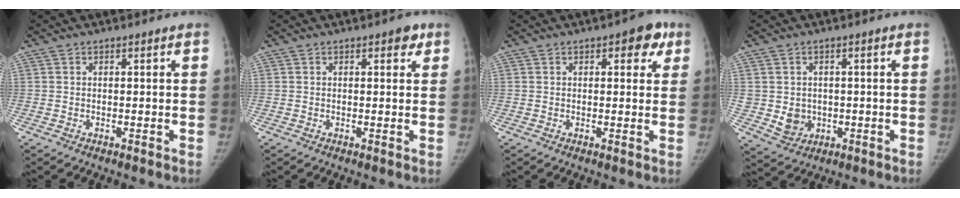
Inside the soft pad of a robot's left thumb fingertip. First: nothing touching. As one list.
[{"total": 2.1, "force": [1.1, 1.1, 1.4], "torque": [-0.004, -0.001, 0.011]}, {"total": 4.9, "force": [2.3, 2.5, 3.6], "torque": [-0.014, -0.002, 0.019]}, {"total": 5.1, "force": [-0.5, 4.6, 2.2], "torque": [-0.015, 0.001, 0.008]}]